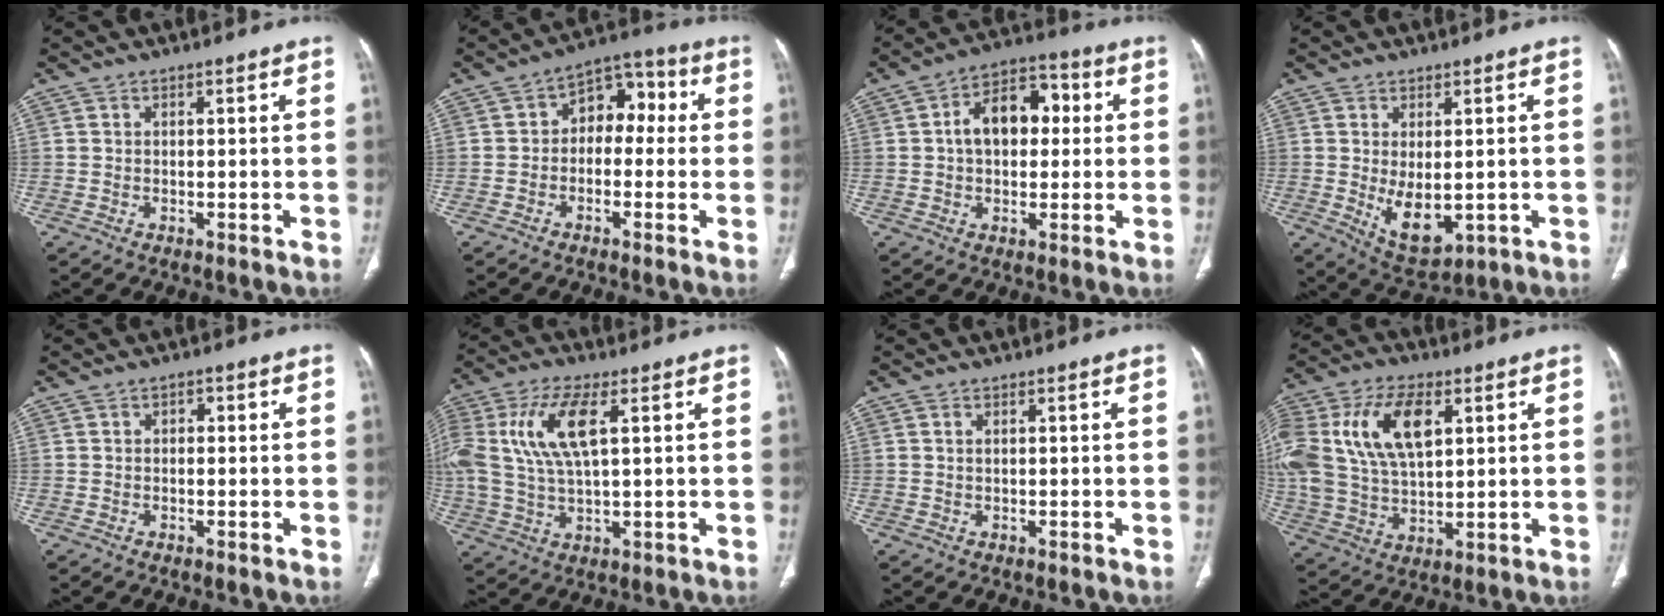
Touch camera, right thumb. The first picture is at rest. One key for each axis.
{"total": 8.6, "fx": 0.3, "fy": 6.0, "fz": 6.1, "tx": -0.046, "ty": 0.039, "tz": -0.012}
{"total": 11.9, "fx": 1.6, "fy": 7.7, "fz": 8.9, "tx": -0.116, "ty": 0.029, "tz": 0.018}
{"total": 7.9, "fx": -0.8, "fy": 4.1, "fz": 6.8, "tx": -0.099, "ty": -0.015, "tz": 0.008}
{"total": 1.3, "fx": 0.3, "fy": 0.9, "fz": 0.9, "tx": -0.007, "ty": 0.004, "tz": 0.001}
{"total": 14.7, "fx": 3.8, "fy": 6.0, "fz": 12.9, "tx": -0.294, "ty": 0.007, "tz": 0.073}
{"total": 0.6, "fx": 0.3, "fy": 0.2, "fz": 0.5, "tx": -0.013, "ty": 0.004, "tz": 0.007}
{"total": 23.0, "fx": 6.8, "fy": 13.4, "fz": 17.4, "tx": -0.385, "ty": 0.012, "tz": 0.126}